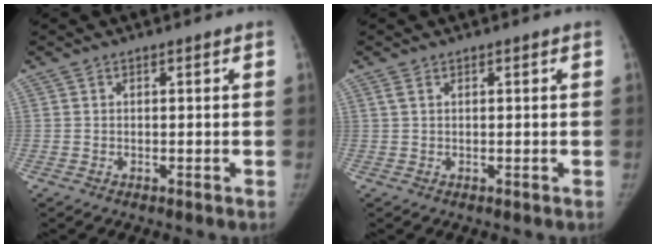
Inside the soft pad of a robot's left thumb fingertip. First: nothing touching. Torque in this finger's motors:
{"motor_torque": [0.24, -0.02, 0.38, -0.28, -0.01]}